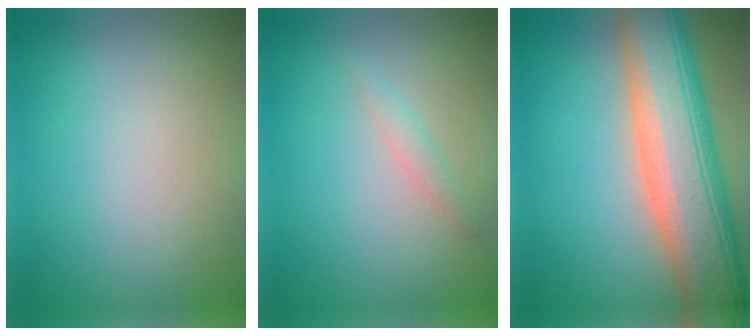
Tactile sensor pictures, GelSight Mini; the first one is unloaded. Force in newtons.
{"total": 1.1, "press": 1.1, "slide": 0.2}
{"total": 11.5, "press": 11.5, "slide": 0.6}